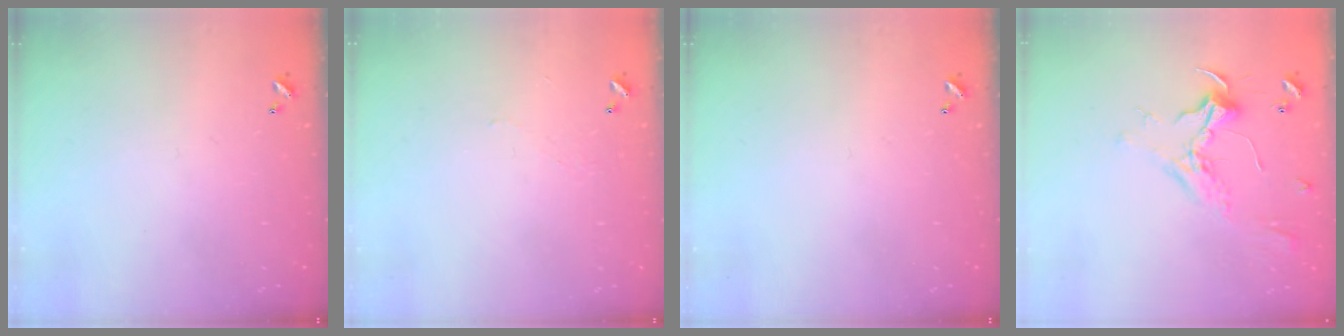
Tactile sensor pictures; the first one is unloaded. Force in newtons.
{"total": 2.1, "press": 2.1, "slide": 0.6}
{"total": 0.0}
{"total": 2.3, "press": 2.2, "slide": 0.9}